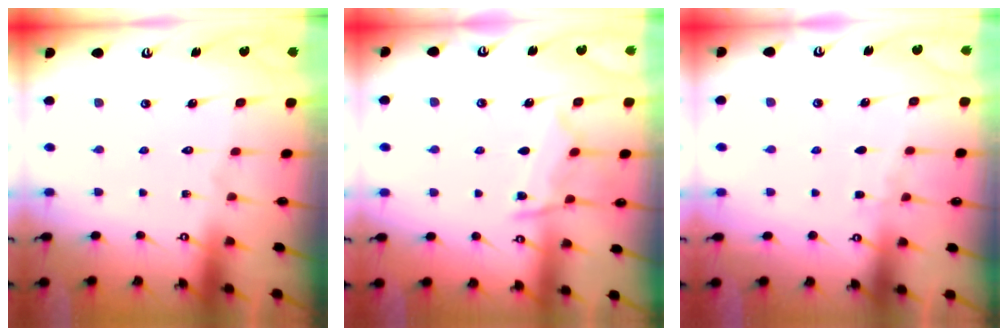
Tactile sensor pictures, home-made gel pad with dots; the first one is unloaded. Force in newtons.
{"total": 9.5, "press": 9.4, "slide": 0.9}
{"total": 4.7, "press": 4.7, "slide": 0.5}